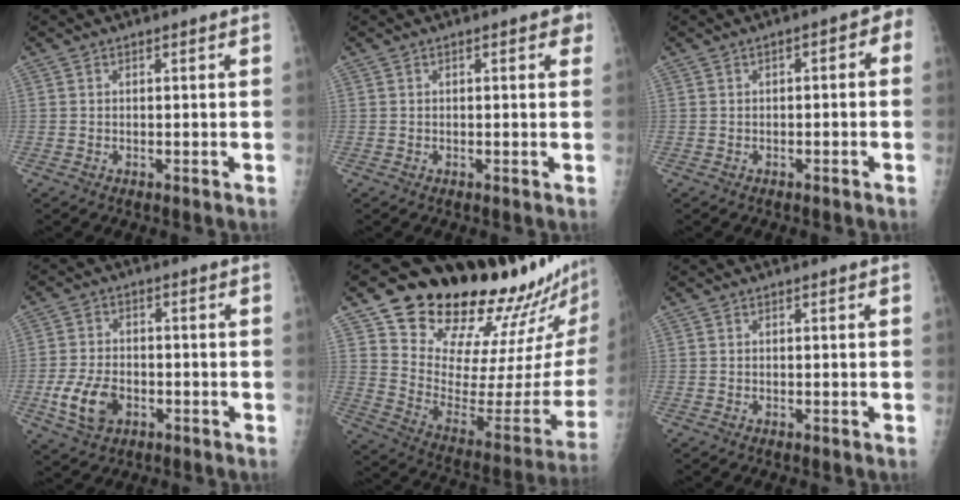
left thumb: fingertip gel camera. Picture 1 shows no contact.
{"total": 2.0, "force": [1.0, 0.9, 1.5], "torque": [-0.004, 0.001, 0.007]}
{"total": 3.2, "force": [-0.6, 1.7, 2.6], "torque": [-0.018, 0.026, -0.016]}
{"total": 8.0, "force": [-2.6, 5.4, 5.3], "torque": [-0.100, 0.007, -0.046]}
{"total": 28.3, "force": [23.9, 7.6, 13.1], "torque": [-0.160, -0.177, 0.342]}
{"total": 0.0}